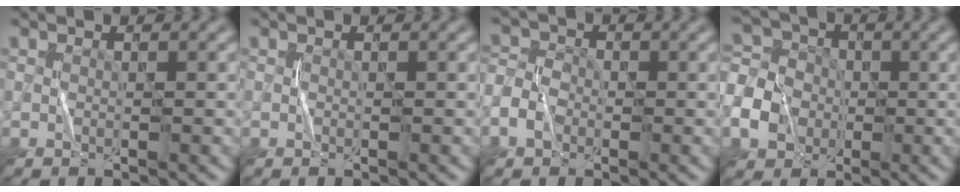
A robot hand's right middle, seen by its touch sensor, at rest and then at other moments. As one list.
[{"total": 0.0}, {"total": 3.2, "force": [-1.4, 2.5, 1.5], "torque": [-0.033, 0.002, -0.031]}, {"total": 6.5, "force": [-1.9, 5.4, 3.1], "torque": [-0.080, 0.004, -0.048]}]